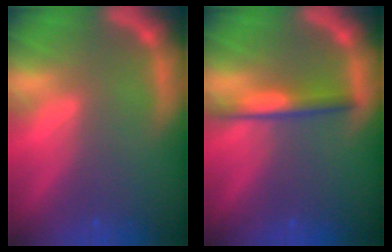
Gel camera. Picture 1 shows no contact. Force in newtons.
{"total": 3.0}